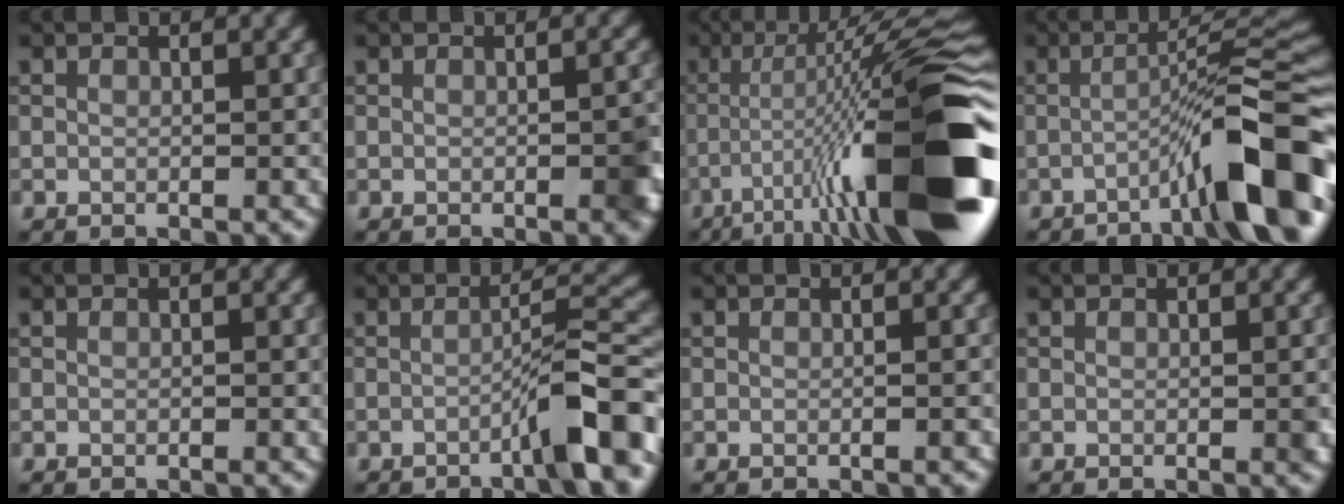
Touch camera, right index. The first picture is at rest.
{"total": 2.2, "force": [-0.8, 0.5, 2.0], "torque": [-0.025, 0.004, -0.010]}
{"total": 17.1, "force": [-5.7, 3.0, 15.8], "torque": [-0.238, 0.029, -0.091]}
{"total": 10.0, "force": [-4.6, 1.4, 8.8], "torque": [-0.116, 0.026, -0.079]}
{"total": 0.0}
{"total": 5.9, "force": [-3.0, 0.6, 5.0], "torque": [-0.068, 0.020, -0.056]}
{"total": 0.7, "force": [-0.3, 0.1, 0.6], "torque": [-0.004, 0.005, -0.007]}
{"total": 0.8, "force": [-0.2, 0.1, 0.7], "torque": [-0.009, 0.001, -0.002]}